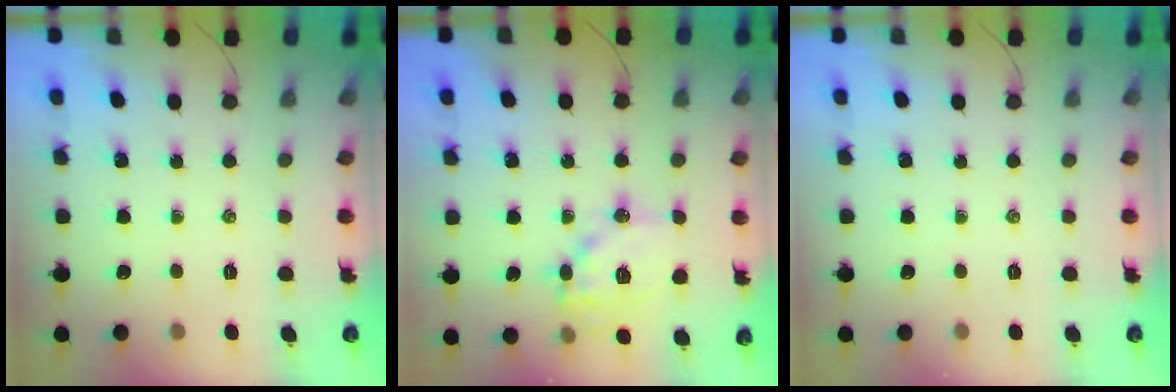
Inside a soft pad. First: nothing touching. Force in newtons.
{"total": 14.7, "press": 14.5, "slide": 2.3}
{"total": 0.0}